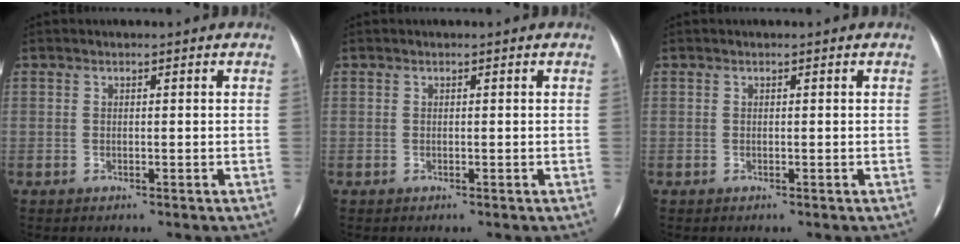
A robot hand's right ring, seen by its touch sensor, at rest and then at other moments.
{"total": 0.0}
{"total": 0.0}